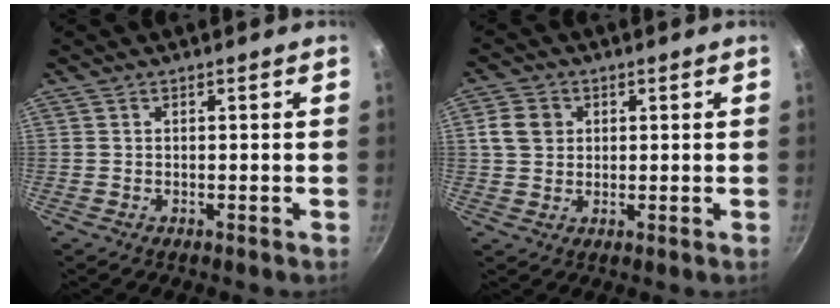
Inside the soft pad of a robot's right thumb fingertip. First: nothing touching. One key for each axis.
{"total": 5.4, "fx": 1.2, "fy": 4.6, "fz": 2.6, "tx": -0.027, "ty": 0.004, "tz": 0.019}